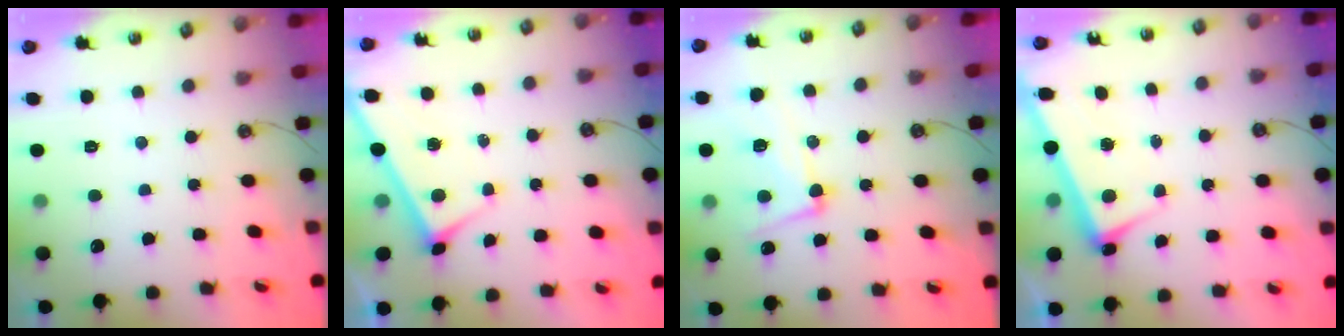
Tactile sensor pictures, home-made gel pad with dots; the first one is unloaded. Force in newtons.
{"total": 3.0, "press": 3.0, "slide": 0.3}
{"total": 8.4, "press": 8.3, "slide": 1.8}
{"total": 3.4, "press": 3.3, "slide": 0.7}